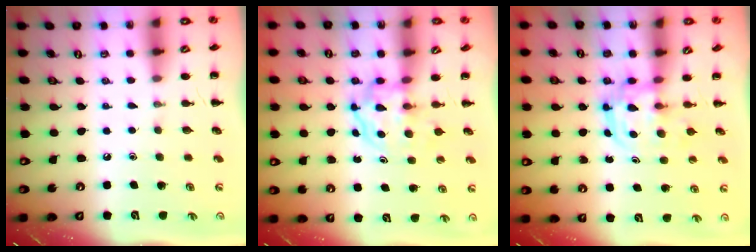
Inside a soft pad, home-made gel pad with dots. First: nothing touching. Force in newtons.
{"total": 3.8, "press": 3.8, "slide": 0.4}
{"total": 3.1, "press": 3.1, "slide": 0.4}